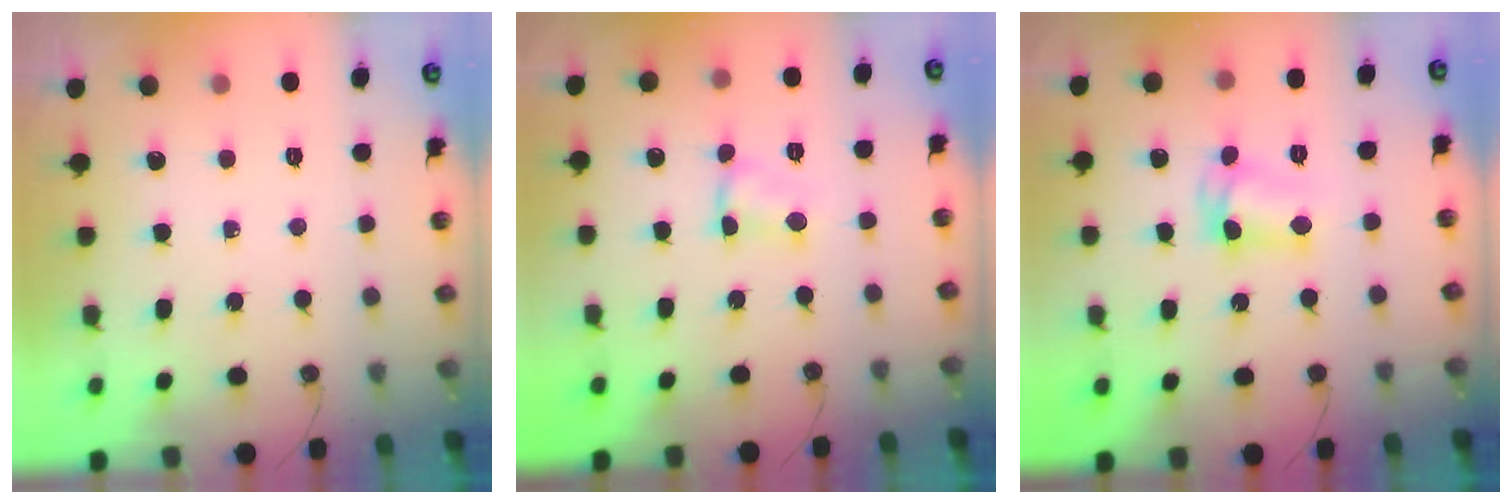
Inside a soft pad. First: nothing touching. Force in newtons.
{"total": 2.7, "press": 2.7, "slide": 0.4}
{"total": 7.0, "press": 6.9, "slide": 0.8}